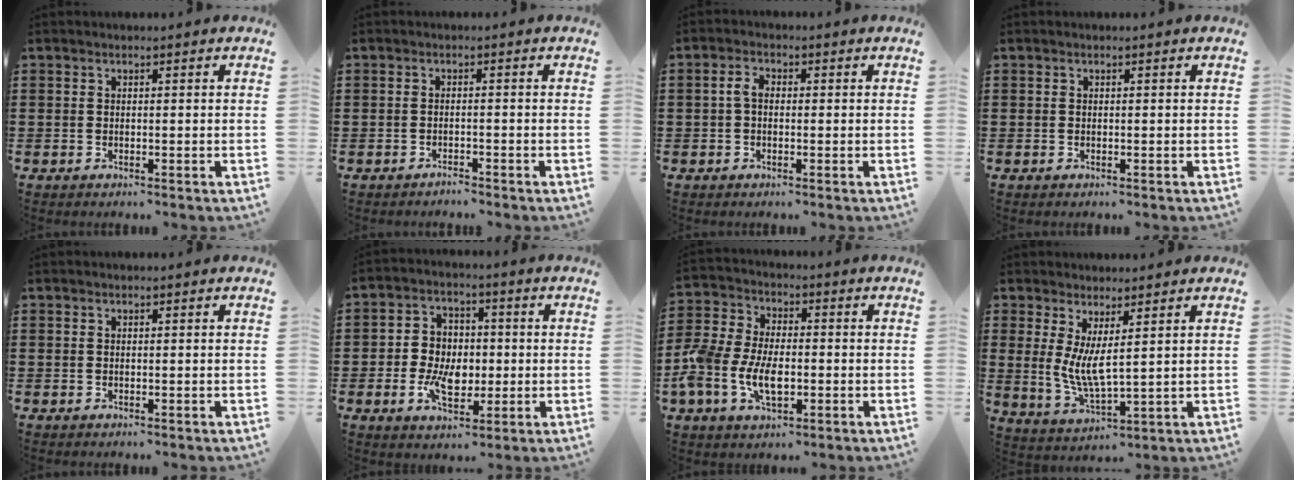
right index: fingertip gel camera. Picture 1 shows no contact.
{"total": 1.0, "force": [-1.0, 0.0, 0.1], "torque": [-0.006, 0.001, -0.021]}
{"total": 2.6, "force": [-0.1, 1.5, 2.1], "torque": [-0.049, 0.003, -0.006]}
{"total": 0.0}
{"total": 0.0}
{"total": 7.1, "force": [-1.2, 5.2, 4.7], "torque": [-0.106, 0.014, -0.025]}
{"total": 8.3, "force": [-2.6, 4.9, 6.1], "torque": [-0.155, -0.003, -0.056]}
{"total": 5.4, "force": [1.6, 1.7, 4.9], "torque": [-0.112, -0.010, 0.028]}